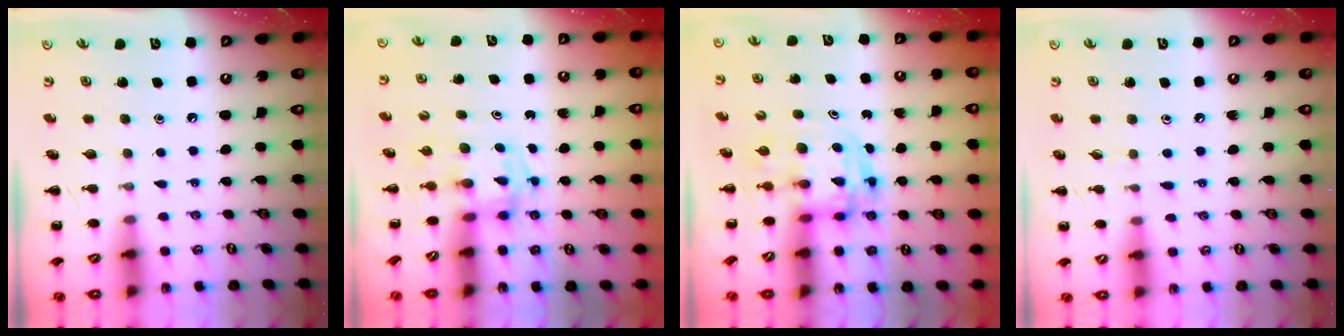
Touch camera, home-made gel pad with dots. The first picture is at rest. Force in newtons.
{"total": 2.9, "press": 2.9, "slide": 0.2}
{"total": 3.6, "press": 3.6, "slide": 0.7}
{"total": 3.7, "press": 3.3, "slide": 1.7}